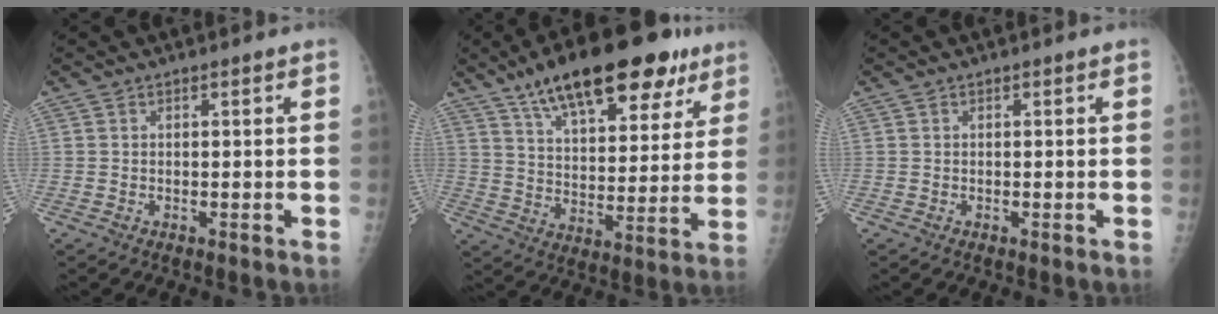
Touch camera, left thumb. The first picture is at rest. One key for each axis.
{"total": 23.1, "fx": 14.6, "fy": 9.3, "fz": 15.3, "tx": -0.196, "ty": -0.029, "tz": 0.227}
{"total": 0.0}